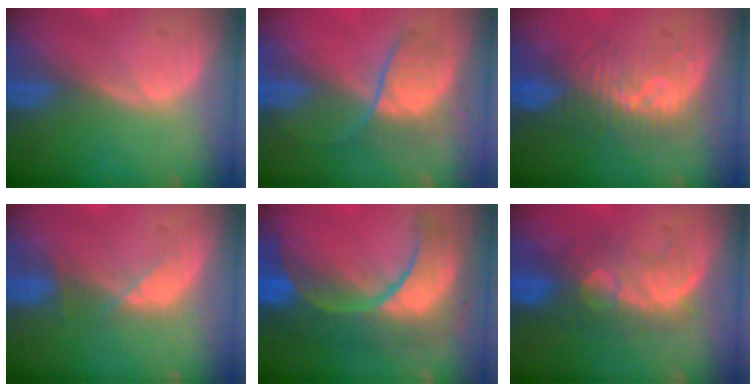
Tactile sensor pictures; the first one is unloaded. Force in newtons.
{"total": 6.5, "press": 6.3, "slide": 1.7}
{"total": 8.2, "press": 7.4, "slide": 3.6}
{"total": 2.4, "press": 2.3, "slide": 0.5}
{"total": 12.1, "press": 12.0, "slide": 1.4}
{"total": 8.6, "press": 8.1, "slide": 2.9}